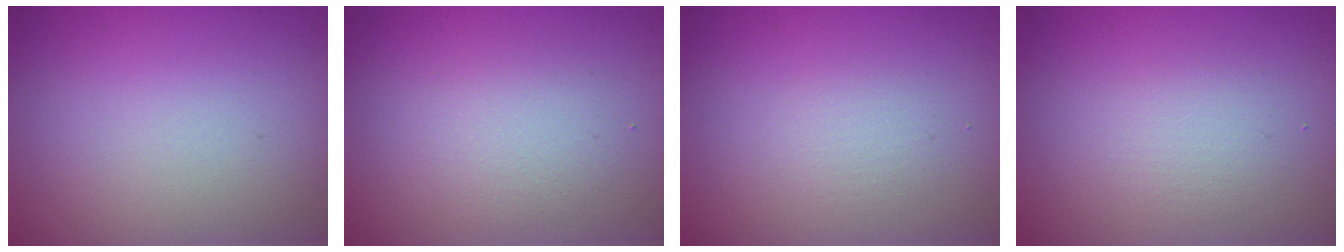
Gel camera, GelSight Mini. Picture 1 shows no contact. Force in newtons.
{"total": 2.1, "press": 2.1, "slide": 0.2}
{"total": 1.1, "press": 1.1, "slide": 0.0}
{"total": 1.6, "press": 1.6, "slide": 0.1}